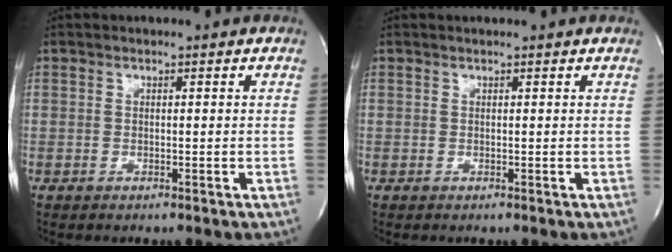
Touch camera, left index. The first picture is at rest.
{"total": 0.9, "force": [0.8, -0.1, 0.3], "torque": [-0.010, 0.003, 0.011]}